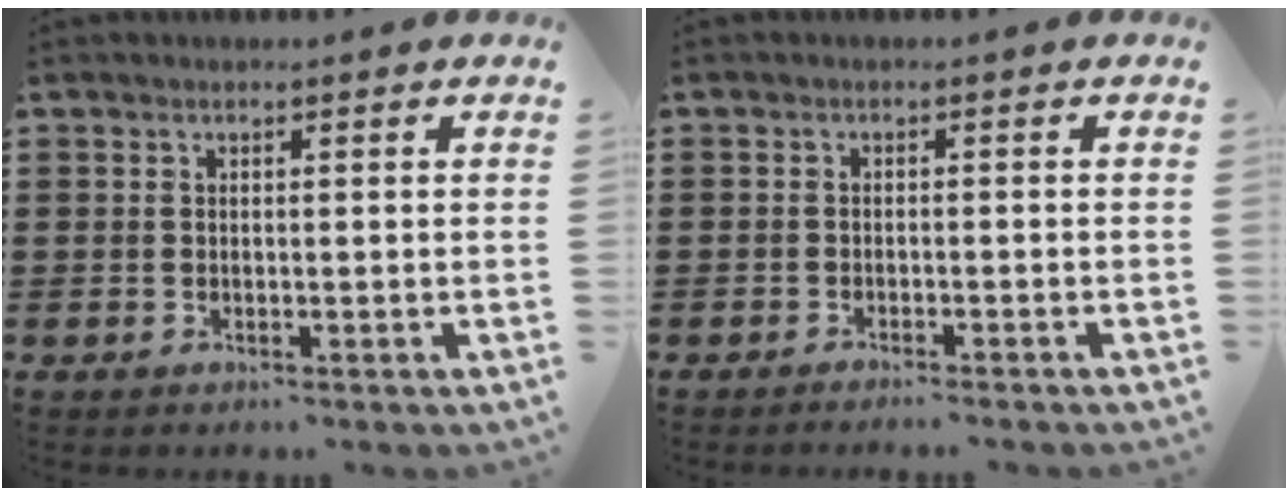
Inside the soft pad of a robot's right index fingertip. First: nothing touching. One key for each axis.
{"total": 1.3, "fx": -1.3, "fy": -0.3, "fz": 0.0, "tx": -0.004, "ty": -0.001, "tz": -0.026}